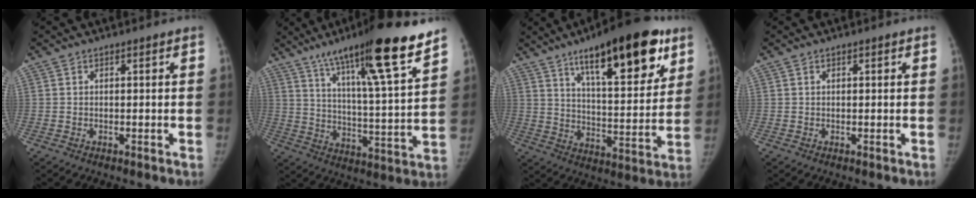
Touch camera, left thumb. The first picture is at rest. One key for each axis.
{"total": 21.8, "fx": 14.5, "fy": 1.9, "fz": 16.2, "tx": -0.235, "ty": -0.054, "tz": 0.234}
{"total": 24.1, "fx": 13.6, "fy": 7.7, "fz": 18.3, "tx": -0.238, "ty": -0.048, "tz": 0.211}
{"total": 0.5, "fx": 0.2, "fy": 0.3, "fz": 0.4, "tx": -0.002, "ty": 0.001, "tz": 0.002}